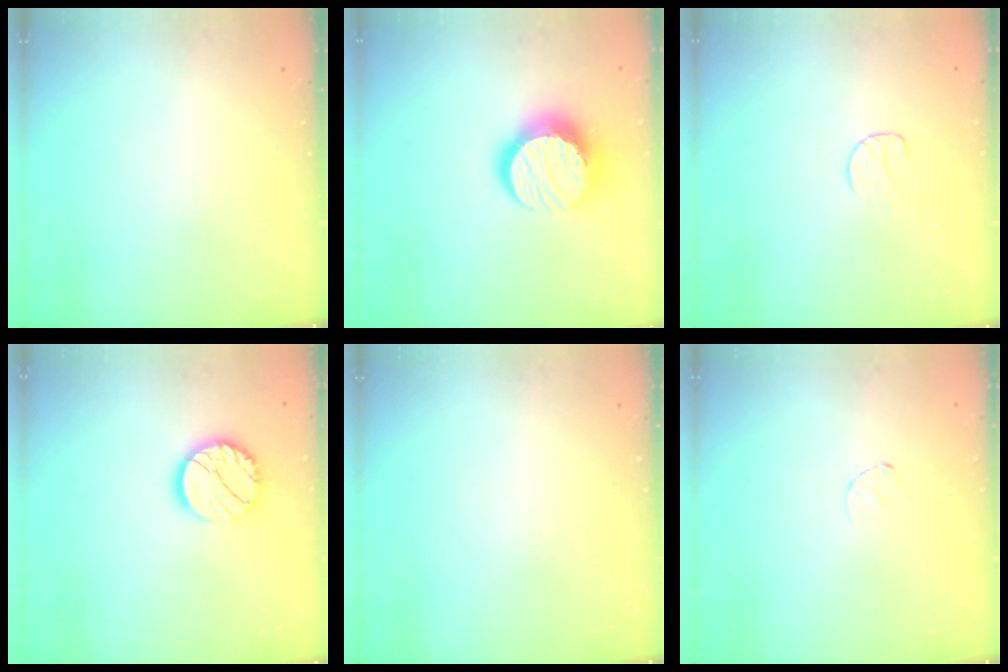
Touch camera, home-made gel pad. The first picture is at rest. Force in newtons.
{"total": 13.4, "press": 13.4, "slide": 0.9}
{"total": 6.8, "press": 6.8, "slide": 0.5}
{"total": 12.5, "press": 12.5, "slide": 0.6}
{"total": 0.0}
{"total": 3.6, "press": 3.6, "slide": 0.2}